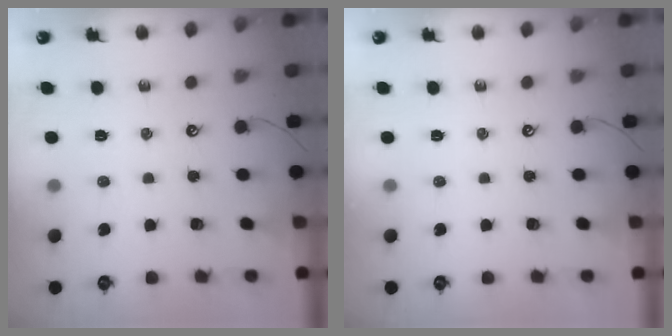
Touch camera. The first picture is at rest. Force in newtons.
{"total": 0.0}